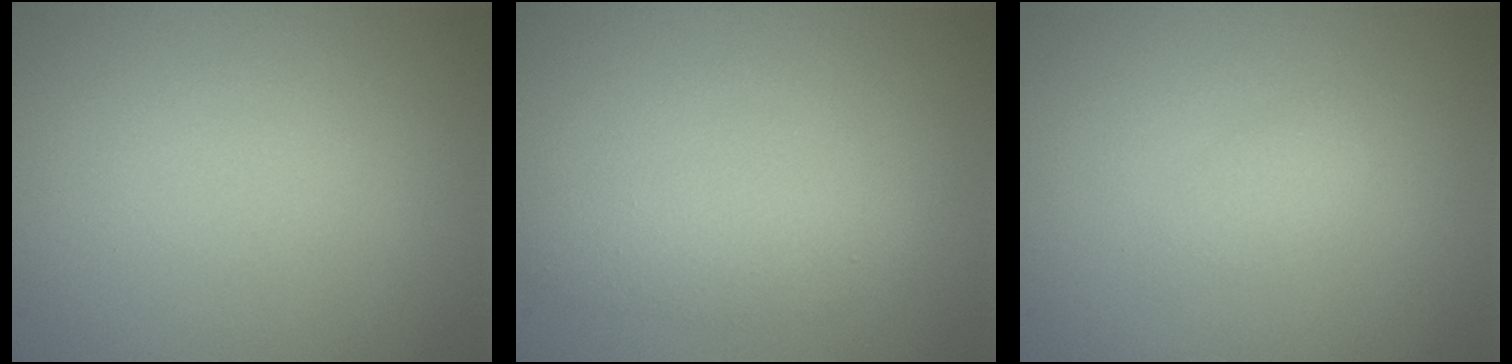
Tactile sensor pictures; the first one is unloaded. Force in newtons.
{"total": 2.2, "press": 2.2, "slide": 0.1}
{"total": 0.7, "press": 0.7, "slide": 0.0}